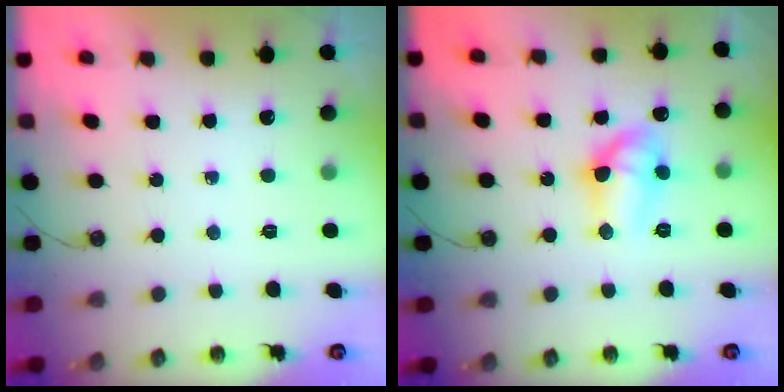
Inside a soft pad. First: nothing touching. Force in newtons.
{"total": 10.6, "press": 10.6, "slide": 0.8}